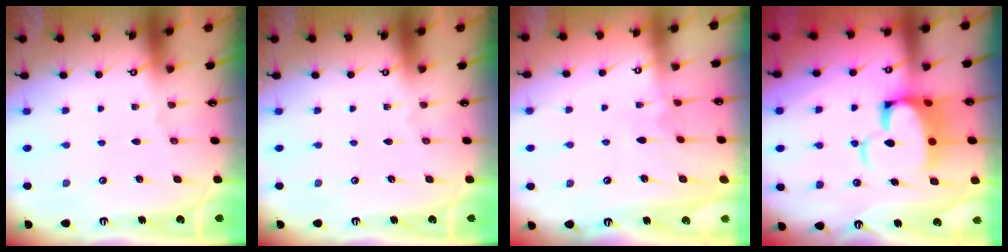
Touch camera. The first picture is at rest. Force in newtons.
{"total": 0.0}
{"total": 3.8, "press": 3.8, "slide": 0.1}
{"total": 8.5, "press": 8.4, "slide": 1.6}